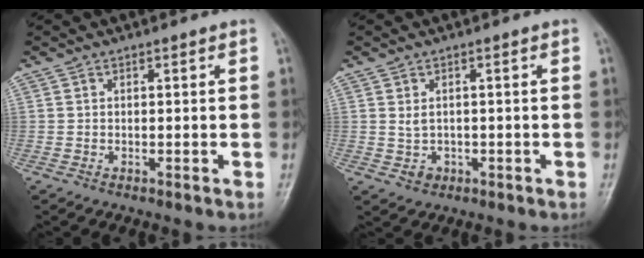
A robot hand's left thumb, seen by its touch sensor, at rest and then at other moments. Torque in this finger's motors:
{"motor_torque": [0.03, 0.04, 0.18, 0.18, 0.00]}